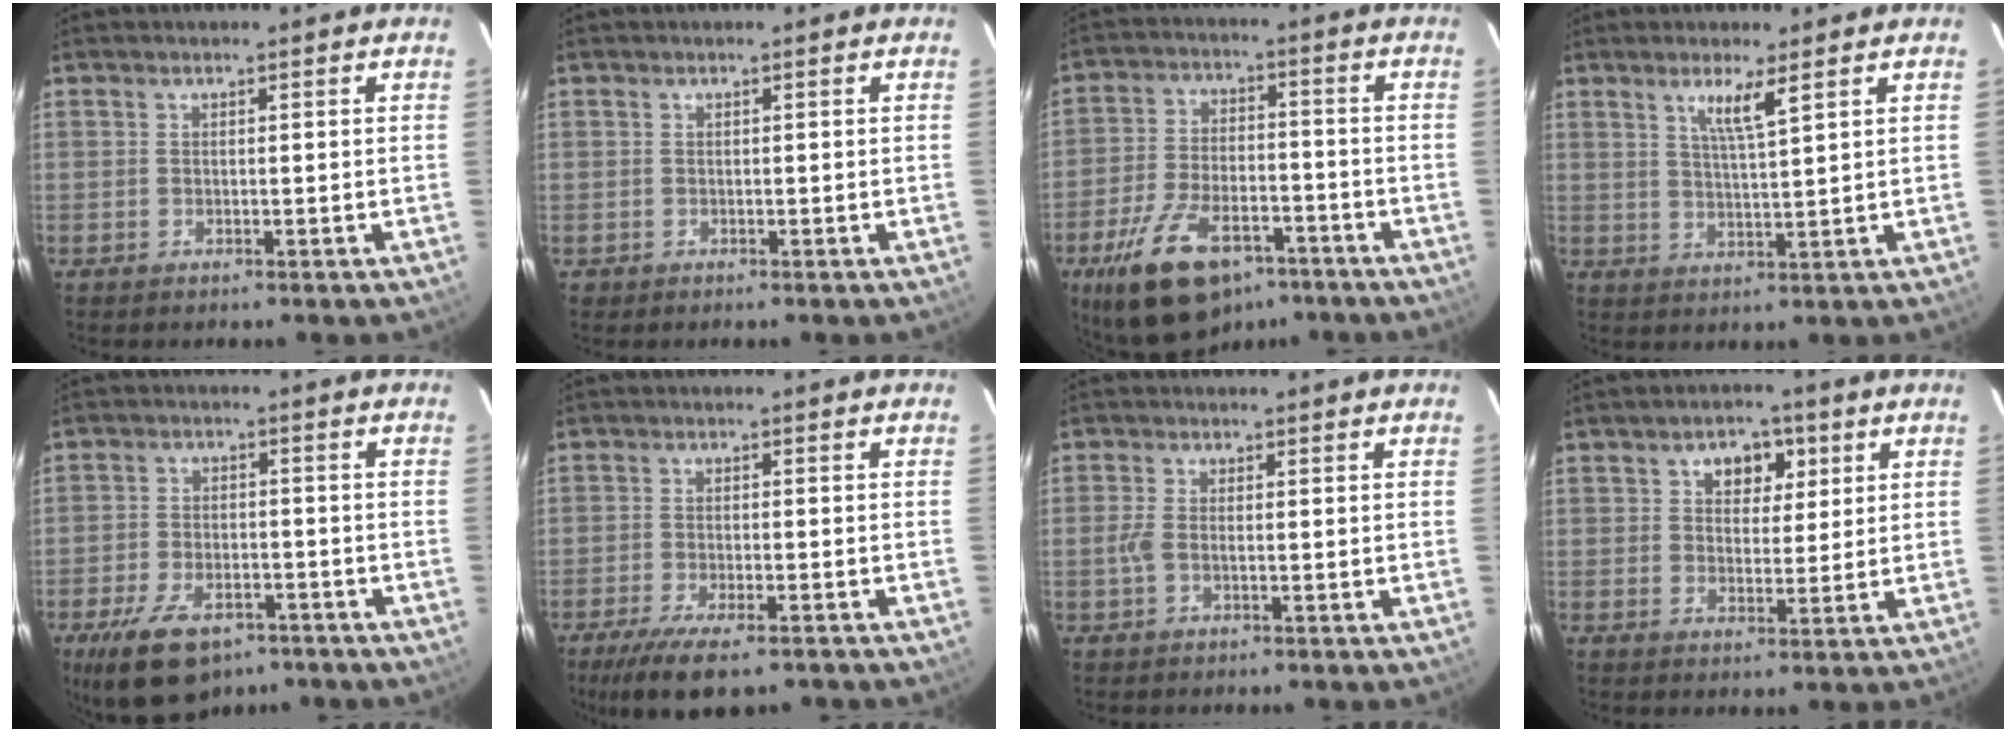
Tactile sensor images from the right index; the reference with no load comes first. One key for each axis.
{"total": 1.0, "fx": -0.2, "fy": 1.0, "fz": -0.1, "tx": 0.001, "ty": 0.004, "tz": 0.000}
{"total": 17.2, "fx": -11.0, "fy": 8.5, "fz": 10.2, "tx": -0.210, "ty": -0.013, "tz": -0.181}
{"total": 4.6, "fx": 2.7, "fy": -0.1, "fz": 3.7, "tx": -0.070, "ty": -0.005, "tz": 0.050}
{"total": 13.5, "fx": -8.7, "fy": 6.8, "fz": 7.8, "tx": -0.171, "ty": -0.016, "tz": -0.141}
{"total": 11.0, "fx": -8.1, "fy": 3.1, "fz": 6.7, "tx": -0.149, "ty": -0.034, "tz": -0.136}
{"total": 2.5, "fx": -0.5, "fy": 0.9, "fz": 2.2, "tx": -0.052, "ty": 0.000, "tz": -0.012}
{"total": 5.9, "fx": 2.5, "fy": 4.2, "fz": 3.3, "tx": -0.048, "ty": 0.012, "tz": 0.038}